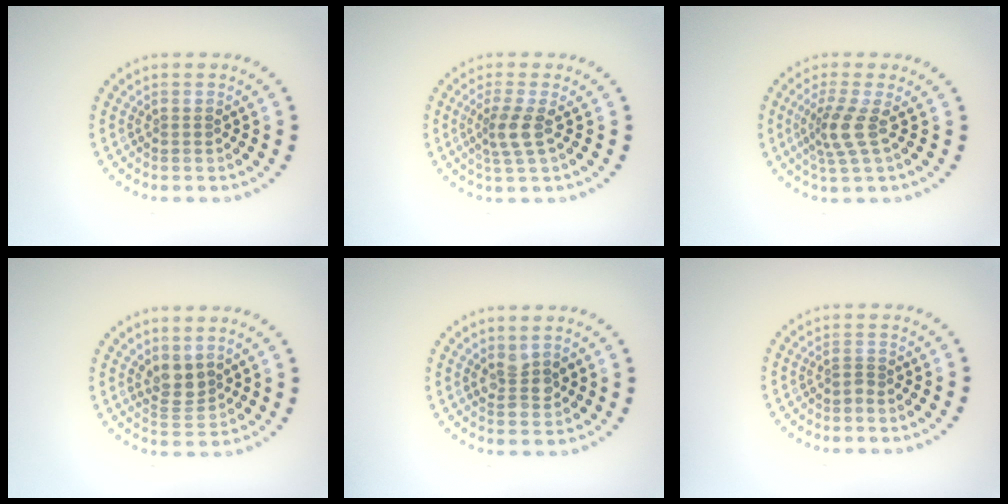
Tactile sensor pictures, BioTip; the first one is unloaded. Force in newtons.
{"total": 2.5, "press": 1.9, "slide": 1.5}
{"total": 2.9, "press": 2.1, "slide": 1.9}
{"total": 2.5, "press": 2.1, "slide": 1.4}
{"total": 2.2, "press": 2.1, "slide": 0.4}
{"total": 0.7, "press": 0.4, "slide": 0.6}